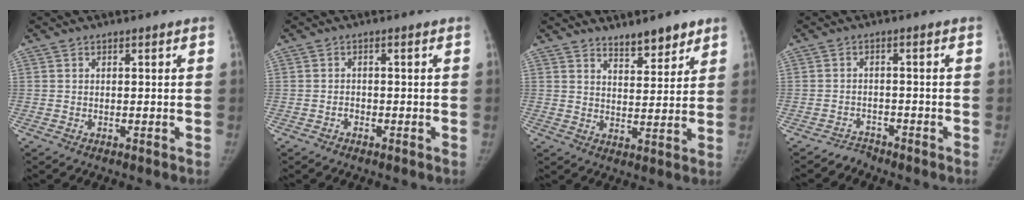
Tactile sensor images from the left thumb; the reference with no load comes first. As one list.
[{"total": 1.1, "force": [-0.8, 0.8, 0.1], "torque": [0.006, 0.008, -0.015]}, {"total": 6.4, "force": [5.3, 2.2, 3.0], "torque": [-0.015, -0.040, 0.080]}, {"total": 2.5, "force": [-2.2, 0.5, -1.0], "torque": [0.030, 0.008, -0.041]}]